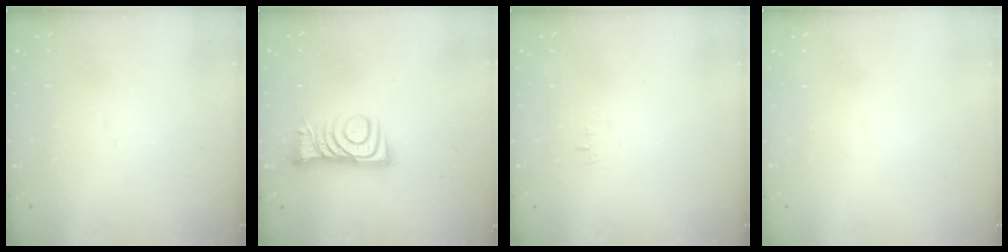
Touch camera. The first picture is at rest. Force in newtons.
{"total": 9.2, "press": 9.2, "slide": 0.3}
{"total": 4.0, "press": 3.9, "slide": 0.3}
{"total": 1.8, "press": 1.7, "slide": 0.1}